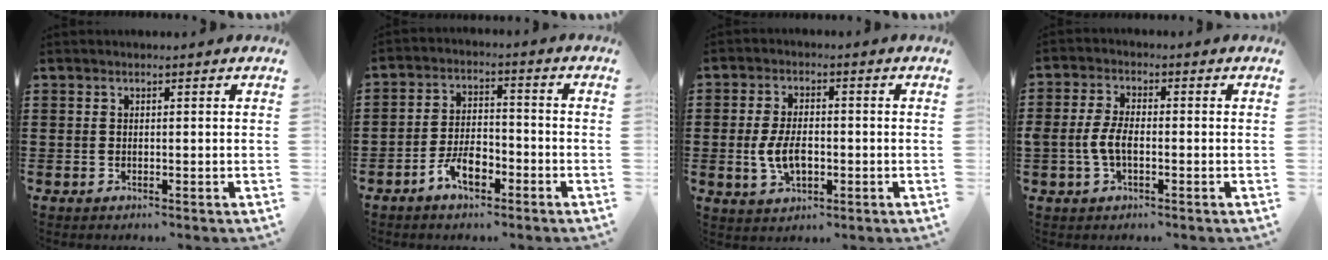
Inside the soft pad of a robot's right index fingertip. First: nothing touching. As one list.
[{"total": 5.9, "force": [-3.6, 2.8, 3.8], "torque": [-0.083, 0.007, -0.071]}, {"total": 5.8, "force": [-0.9, 3.2, 4.7], "torque": [-0.107, 0.000, -0.020]}, {"total": 4.6, "force": [-1.1, 2.2, 3.8], "torque": [-0.096, -0.004, -0.028]}]